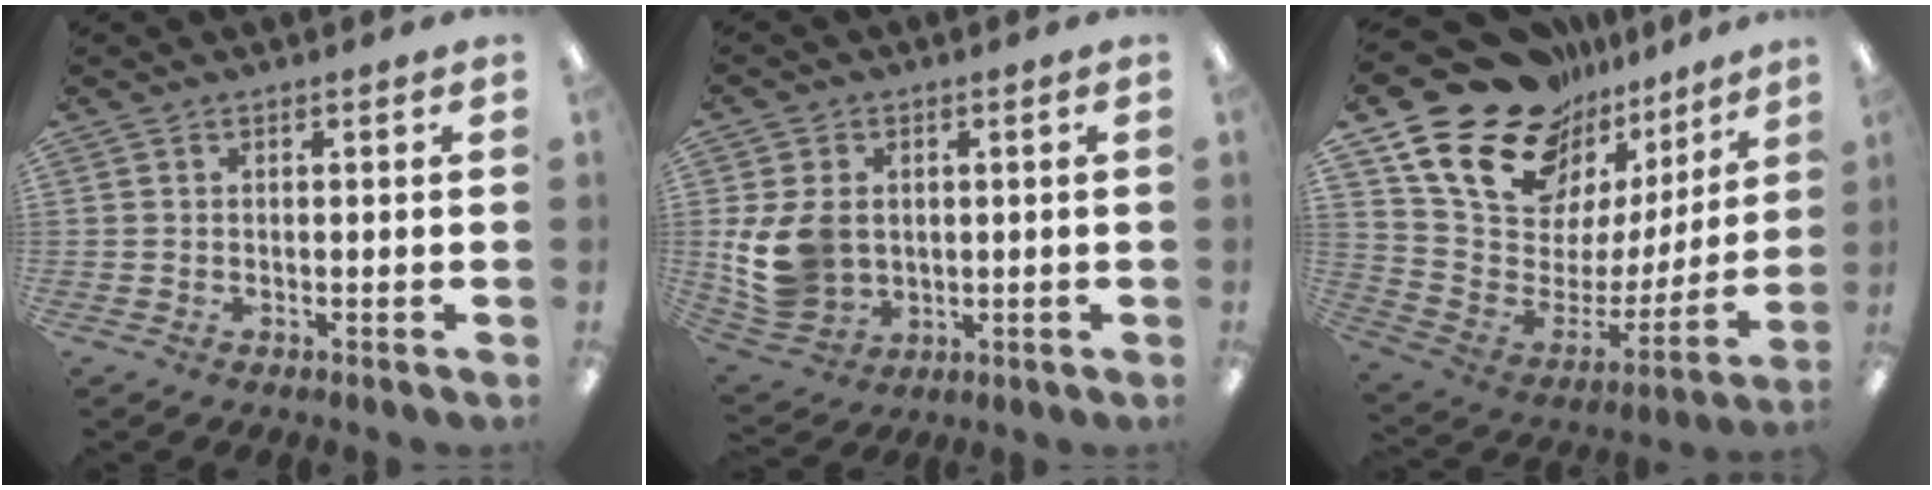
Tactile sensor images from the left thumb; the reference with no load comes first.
{"total": 11.3, "force": [0.6, 9.1, 6.6], "torque": [-0.163, 0.010, 0.016]}
{"total": 21.0, "force": [15.5, 11.8, 7.8], "torque": [-0.136, -0.124, 0.289]}